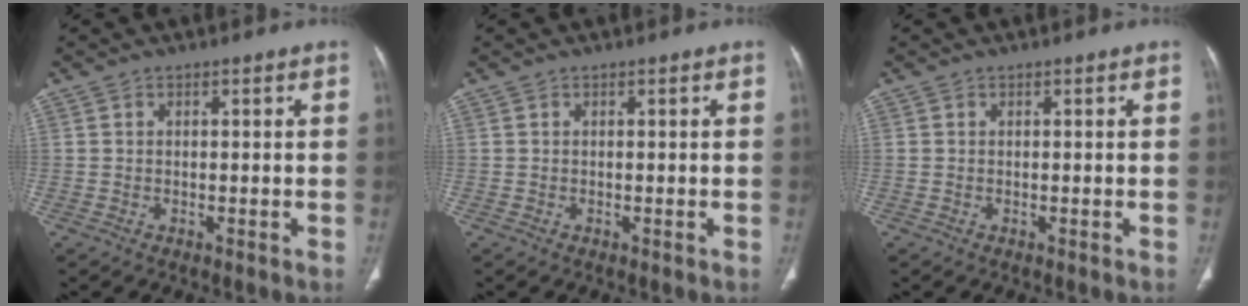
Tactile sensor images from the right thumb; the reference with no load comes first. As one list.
[{"total": 0.0}, {"total": 0.0}]